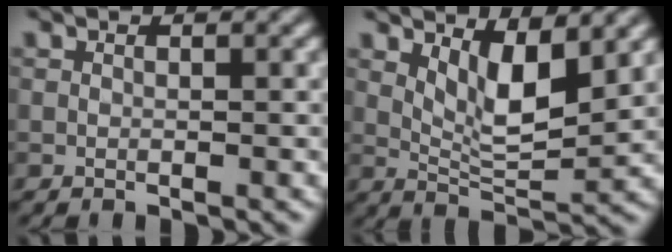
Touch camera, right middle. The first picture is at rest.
{"total": 4.3, "force": [2.1, 1.4, 3.4], "torque": [-0.068, -0.009, 0.050]}